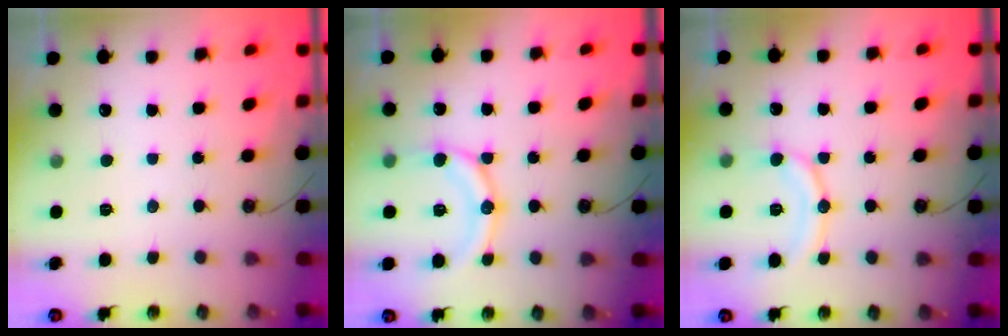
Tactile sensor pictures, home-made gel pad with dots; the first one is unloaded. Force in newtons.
{"total": 14.1, "press": 13.8, "slide": 2.9}
{"total": 11.3, "press": 11.2, "slide": 0.8}